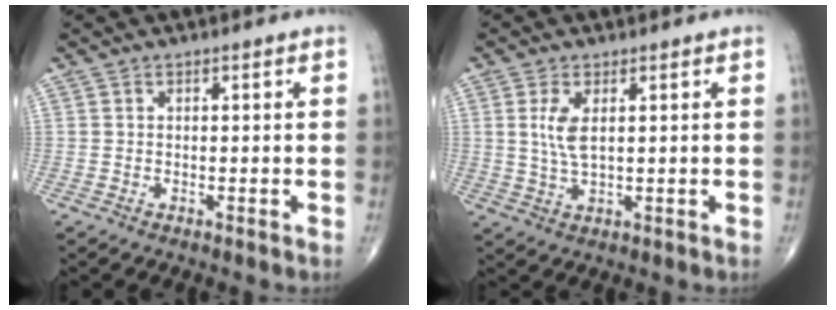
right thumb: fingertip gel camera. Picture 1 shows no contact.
{"total": 4.5, "force": [1.2, 1.8, 4.0], "torque": [-0.085, -0.008, 0.031]}